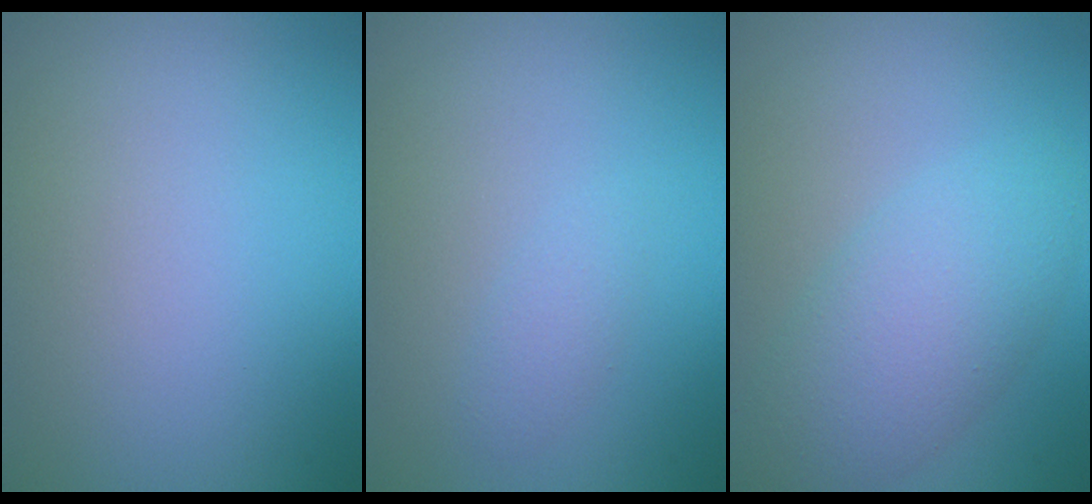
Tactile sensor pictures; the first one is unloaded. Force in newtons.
{"total": 1.1, "press": 1.1, "slide": 0.0}
{"total": 4.8, "press": 4.8, "slide": 0.2}